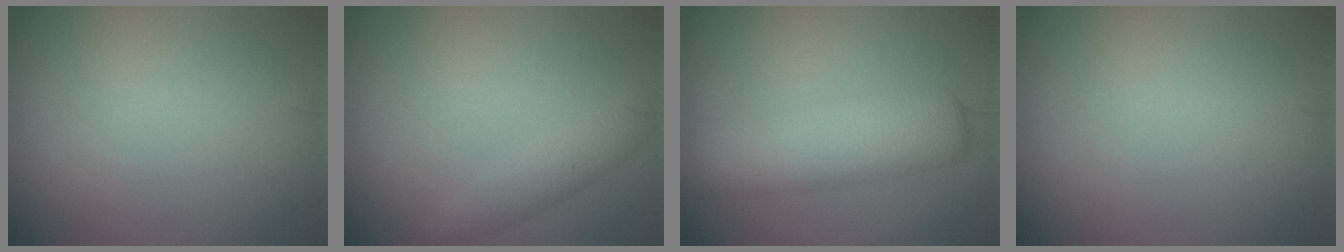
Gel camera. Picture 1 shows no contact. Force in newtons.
{"total": 2.2, "press": 2.2, "slide": 0.0}
{"total": 5.7, "press": 5.7, "slide": 0.3}
{"total": 0.0}